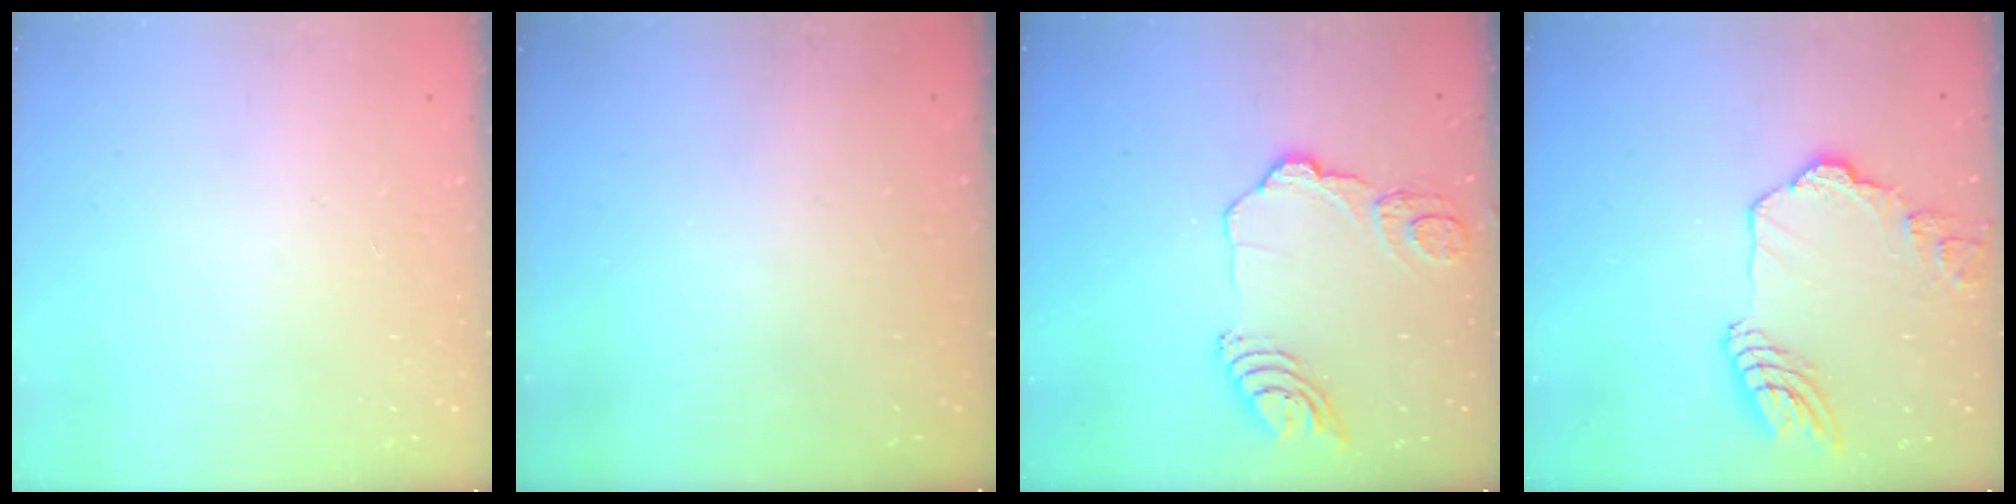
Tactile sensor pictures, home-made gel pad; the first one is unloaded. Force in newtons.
{"total": 0.0}
{"total": 13.7, "press": 13.6, "slide": 1.5}
{"total": 15.5, "press": 15.4, "slide": 1.6}